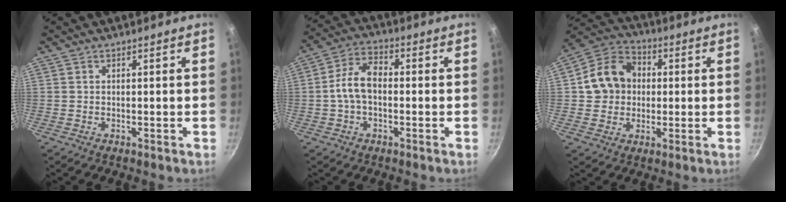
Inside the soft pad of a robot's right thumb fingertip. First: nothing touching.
{"total": 7.9, "force": [-0.6, 4.9, 6.2], "torque": [-0.106, 0.030, -0.022]}
{"total": 11.8, "force": [1.1, 10.1, 6.0], "torque": [-0.074, 0.019, 0.002]}